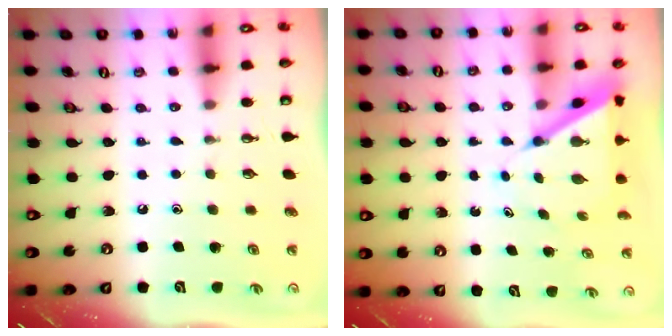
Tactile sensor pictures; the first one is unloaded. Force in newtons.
{"total": 7.0, "press": 7.0, "slide": 0.6}